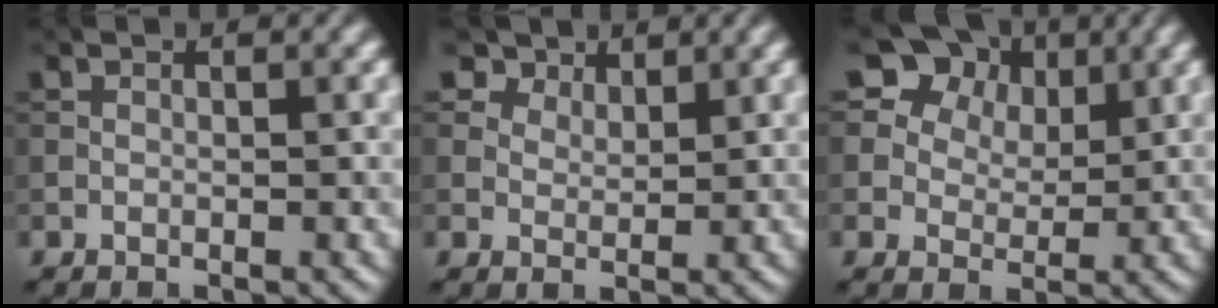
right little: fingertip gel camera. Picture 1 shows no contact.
{"total": 6.8, "force": [5.1, 3.8, 2.6], "torque": [-0.076, -0.002, 0.084]}
{"total": 13.2, "force": [8.0, 8.9, 5.5], "torque": [-0.128, 0.031, 0.138]}